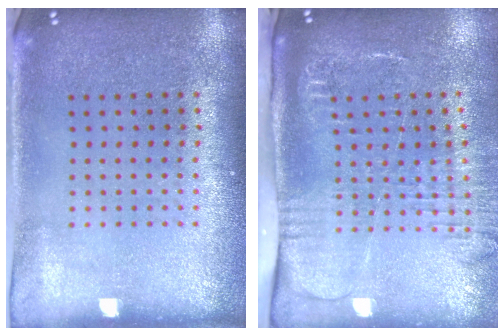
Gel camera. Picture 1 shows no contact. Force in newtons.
{"total": 2.7, "press": 2.1, "slide": 1.7}